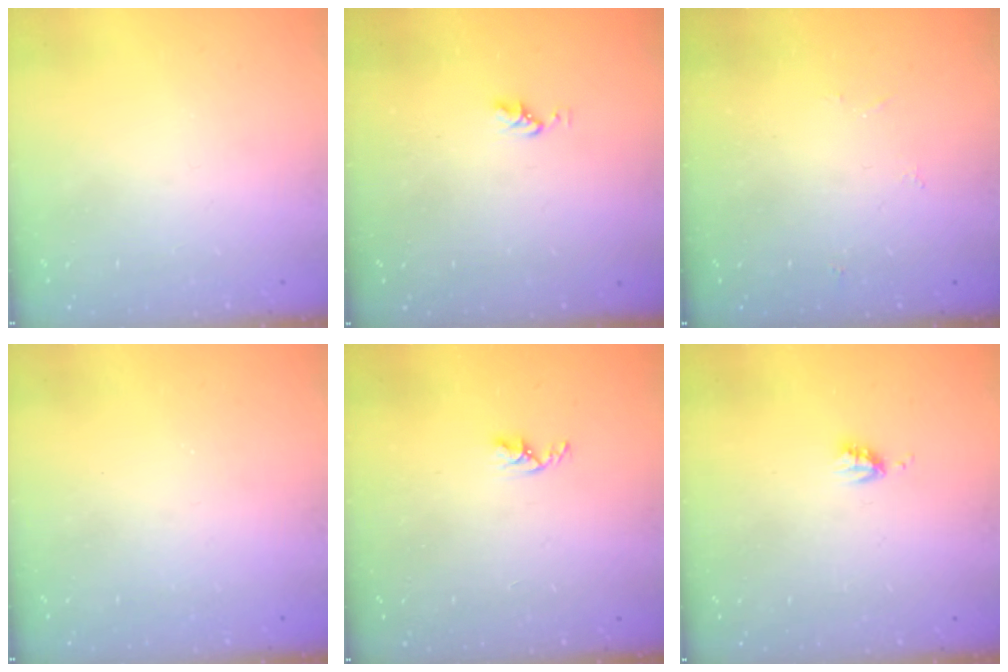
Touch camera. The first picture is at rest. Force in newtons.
{"total": 2.1, "press": 2.0, "slide": 0.3}
{"total": 2.9, "press": 2.8, "slide": 0.8}
{"total": 0.0}
{"total": 2.5, "press": 2.5, "slide": 0.4}
{"total": 2.9, "press": 2.9, "slide": 0.3}